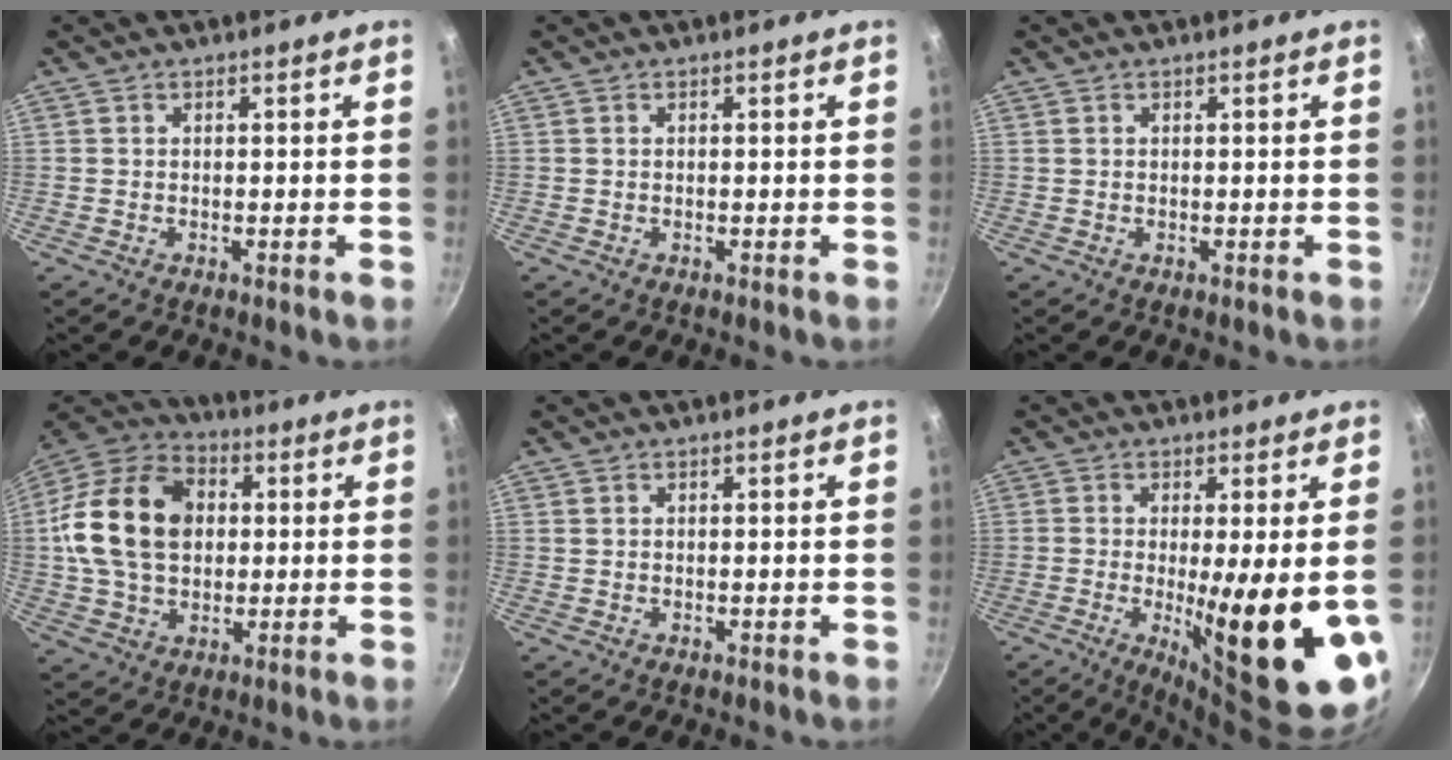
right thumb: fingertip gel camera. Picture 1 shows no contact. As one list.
[{"total": 0.0}, {"total": 0.0}, {"total": 19.8, "force": [2.3, 14.4, 13.4], "torque": [-0.224, 0.023, 0.032]}, {"total": 0.0}, {"total": 16.2, "force": [-1.9, 3.2, 15.8], "torque": [-0.217, -0.024, -0.017]}]